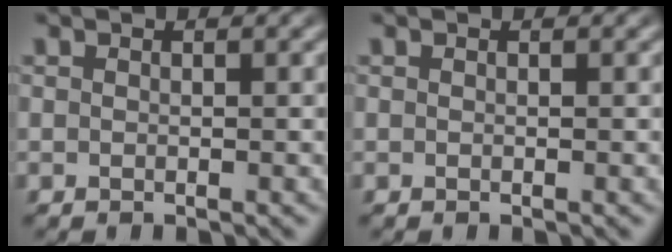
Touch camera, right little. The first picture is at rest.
{"total": 0.0}